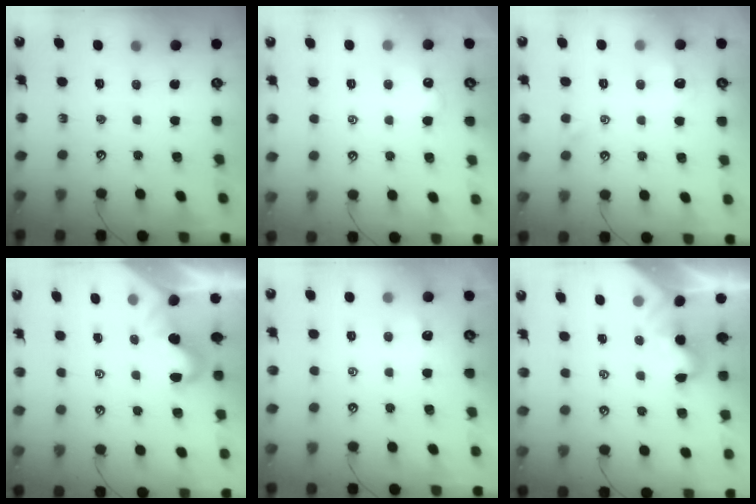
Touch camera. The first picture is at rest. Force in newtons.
{"total": 0.8, "press": 0.6, "slide": 0.5}
{"total": 0.9, "press": 0.6, "slide": 0.7}
{"total": 2.0, "press": 1.9, "slide": 0.6}
{"total": 1.1, "press": 1.0, "slide": 0.4}
{"total": 0.9, "press": 0.7, "slide": 0.6}